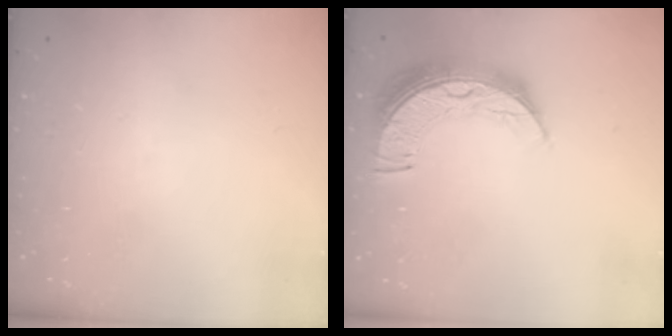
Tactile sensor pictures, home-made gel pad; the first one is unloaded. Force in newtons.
{"total": 12.2, "press": 12.2, "slide": 0.9}